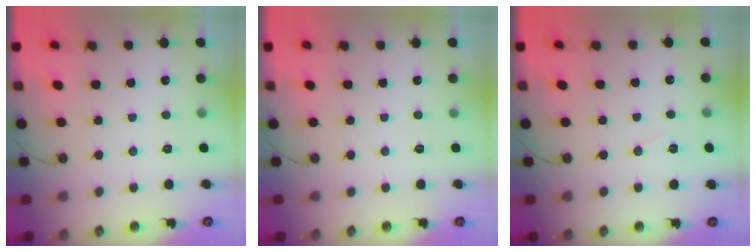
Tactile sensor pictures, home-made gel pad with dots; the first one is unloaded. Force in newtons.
{"total": 0.0}
{"total": 6.1, "press": 4.1, "slide": 4.5}